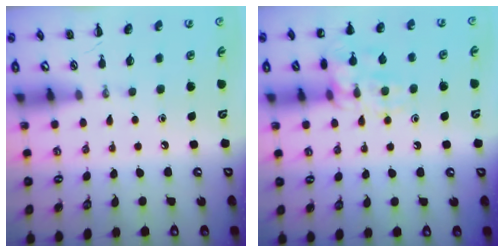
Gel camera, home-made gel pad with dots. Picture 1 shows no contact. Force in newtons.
{"total": 13.5, "press": 13.5, "slide": 0.9}